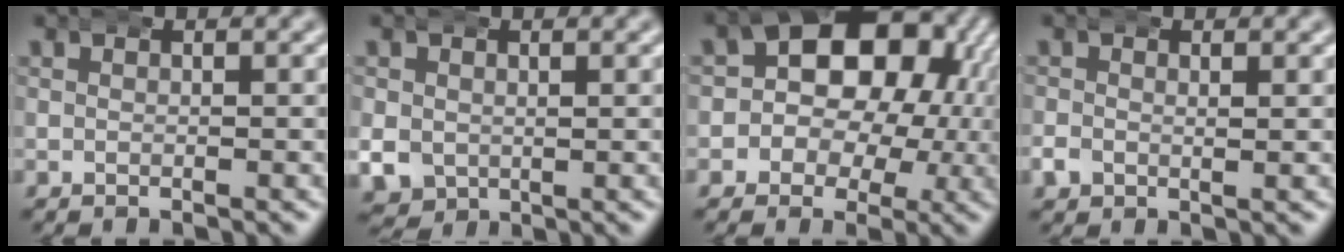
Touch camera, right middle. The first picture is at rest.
{"total": 4.4, "force": [-0.6, 4.0, 1.6], "torque": [-0.059, -0.033, 0.003]}
{"total": 13.8, "force": [3.4, 10.7, 8.1], "torque": [-0.162, -0.004, 0.029]}
{"total": 1.5, "force": [-0.1, 1.2, 0.8], "torque": [-0.020, -0.007, -0.001]}